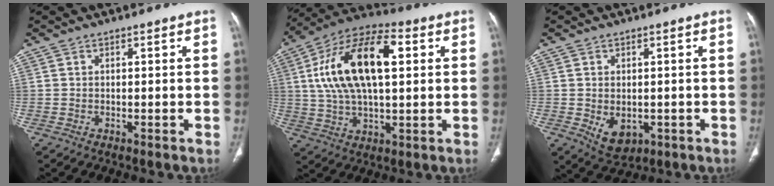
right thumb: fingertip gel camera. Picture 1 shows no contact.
{"total": 20.3, "force": [4.4, 9.7, 17.2], "torque": [-0.309, 0.021, 0.071]}
{"total": 5.6, "force": [-1.1, 3.8, 3.9], "torque": [-0.053, -0.005, 0.001]}